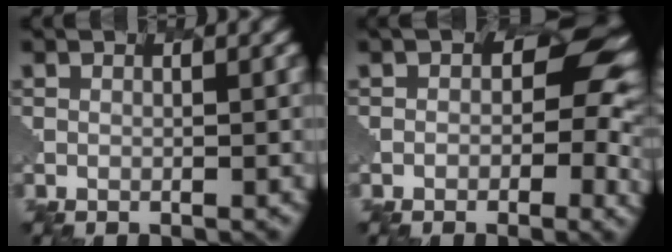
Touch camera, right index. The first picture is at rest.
{"total": 3.8, "force": [0.8, 3.1, 2.1], "torque": [-0.034, 0.005, -0.020]}